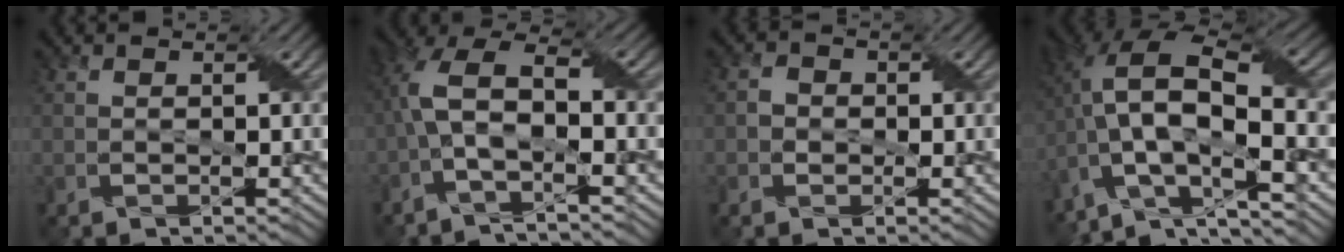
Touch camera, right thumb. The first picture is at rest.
{"total": 7.5, "force": [-1.4, 2.8, 6.8], "torque": [-0.154, 0.021, -0.039]}
{"total": 1.8, "force": [-0.3, 1.8, 0.5], "torque": [-0.006, 0.002, -0.009]}
{"total": 15.8, "force": [-3.8, 6.4, 13.9], "torque": [-0.260, 0.006, -0.063]}